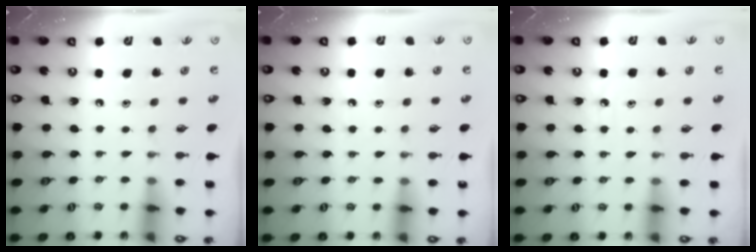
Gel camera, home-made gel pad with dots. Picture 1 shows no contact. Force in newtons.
{"total": 4.2, "press": 4.1, "slide": 0.6}
{"total": 4.3, "press": 4.3, "slide": 0.3}